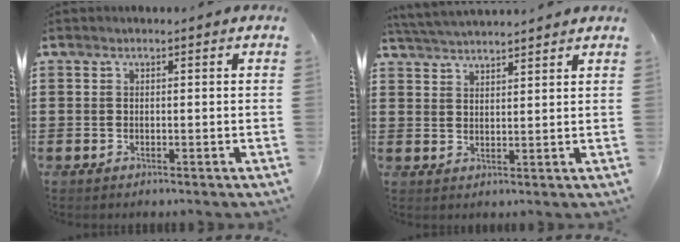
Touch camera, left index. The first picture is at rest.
{"total": 3.4, "force": [3.4, -0.3, 0.3], "torque": [-0.018, -0.010, 0.063]}